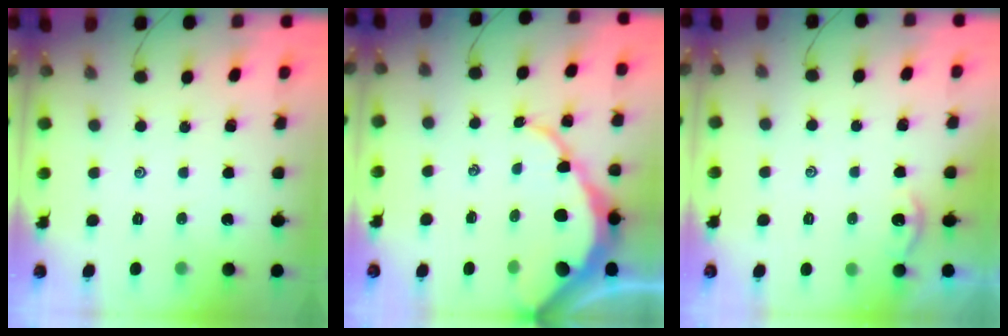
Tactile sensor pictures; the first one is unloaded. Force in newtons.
{"total": 10.2, "press": 10.1, "slide": 1.0}
{"total": 2.5, "press": 2.5, "slide": 0.2}